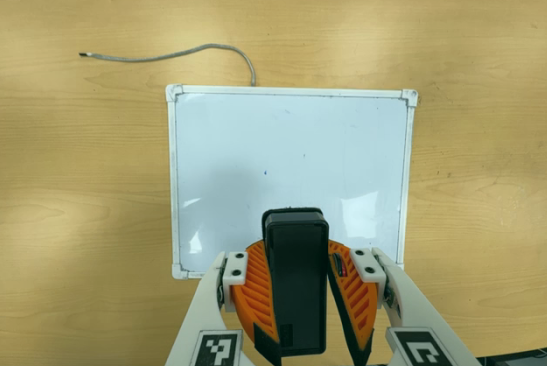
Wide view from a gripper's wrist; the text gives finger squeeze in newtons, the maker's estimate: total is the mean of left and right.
{"total": 9.8, "left": 9.6, "right": 9.9}